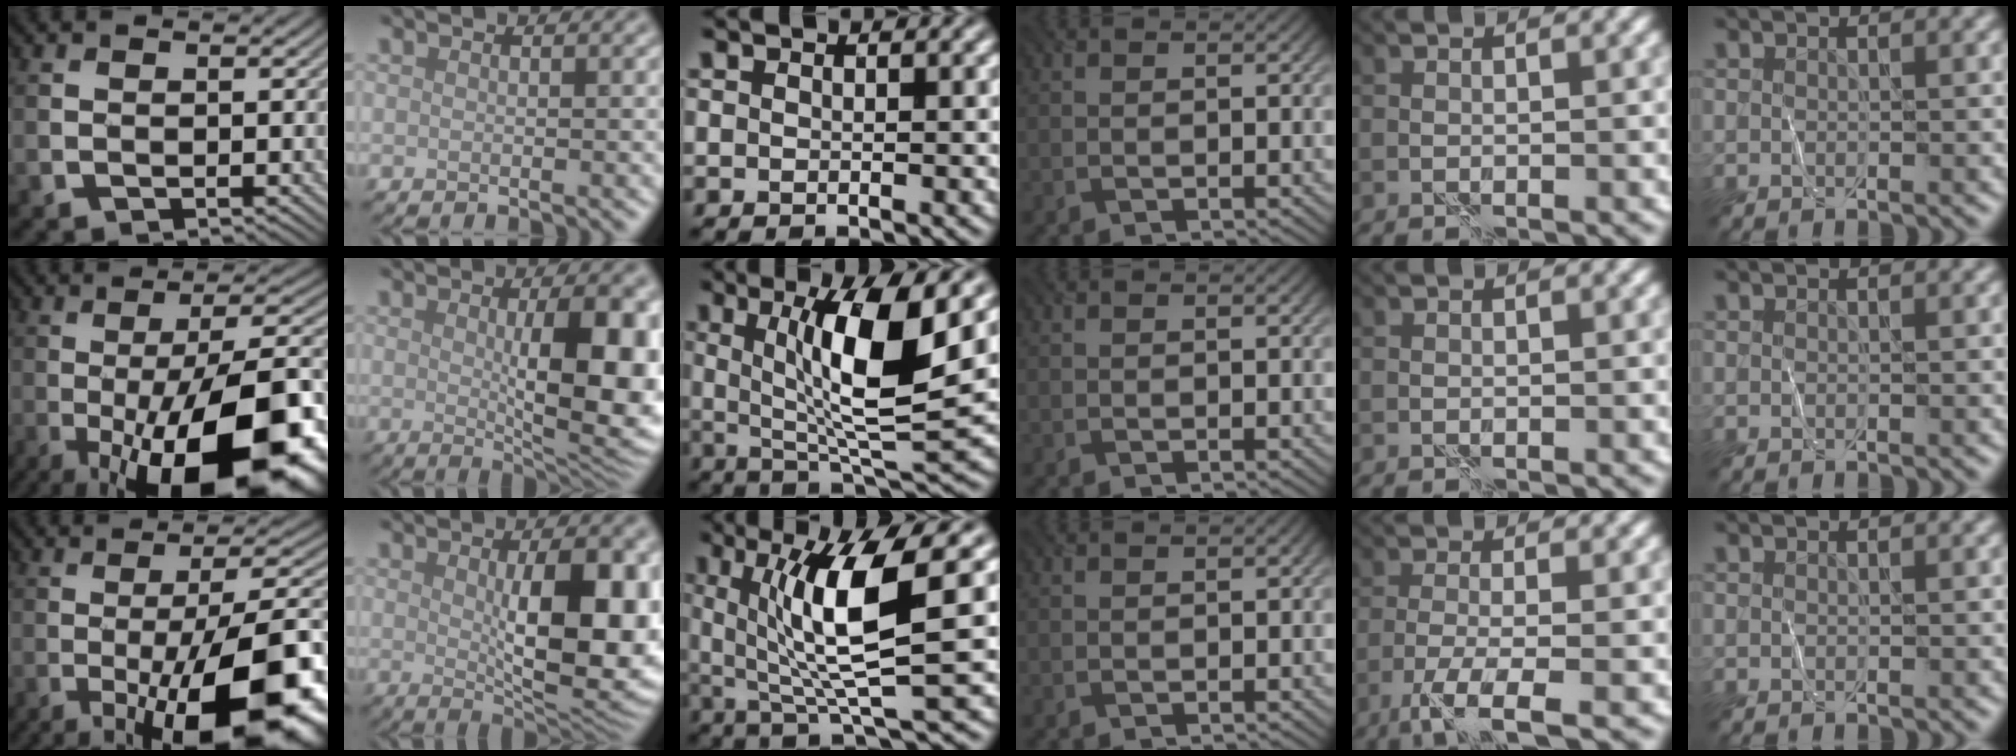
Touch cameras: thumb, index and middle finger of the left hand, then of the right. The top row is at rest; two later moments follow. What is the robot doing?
{"motion": "wrap", "object": "ribbon"}